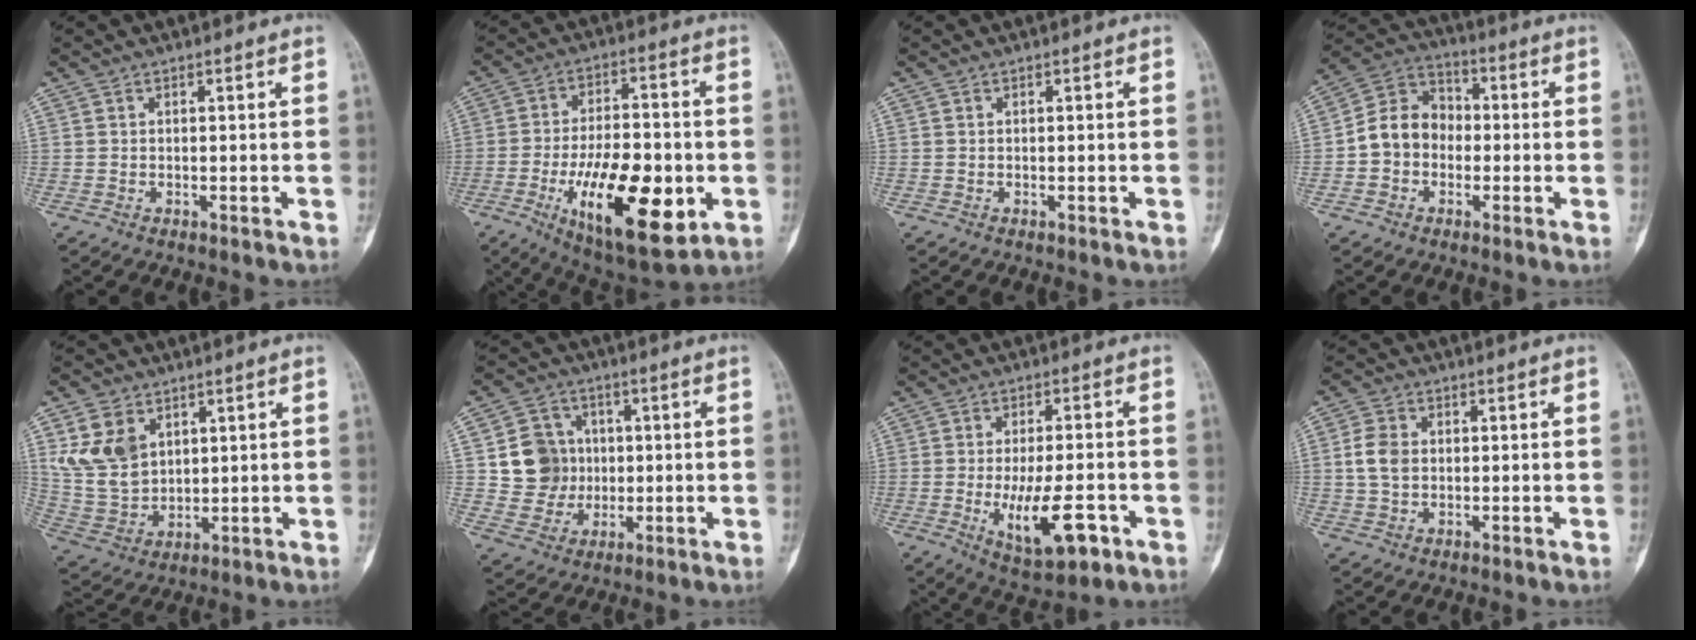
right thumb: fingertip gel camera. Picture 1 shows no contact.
{"total": 21.2, "force": [-6.0, 8.9, 18.3], "torque": [-0.279, 0.007, -0.082]}
{"total": 0.0}
{"total": 10.3, "force": [-1.3, 8.6, 5.5], "torque": [-0.078, 0.041, -0.039]}
{"total": 11.1, "force": [4.4, 8.1, 6.2], "torque": [-0.102, -0.017, 0.106]}
{"total": 9.8, "force": [0.8, 9.2, 3.3], "torque": [-0.019, 0.005, 0.019]}
{"total": 12.0, "force": [-3.9, 4.7, 10.3], "torque": [-0.165, 0.007, -0.049]}
{"total": 4.9, "force": [0.3, 3.7, 3.2], "torque": [-0.058, 0.005, 0.003]}